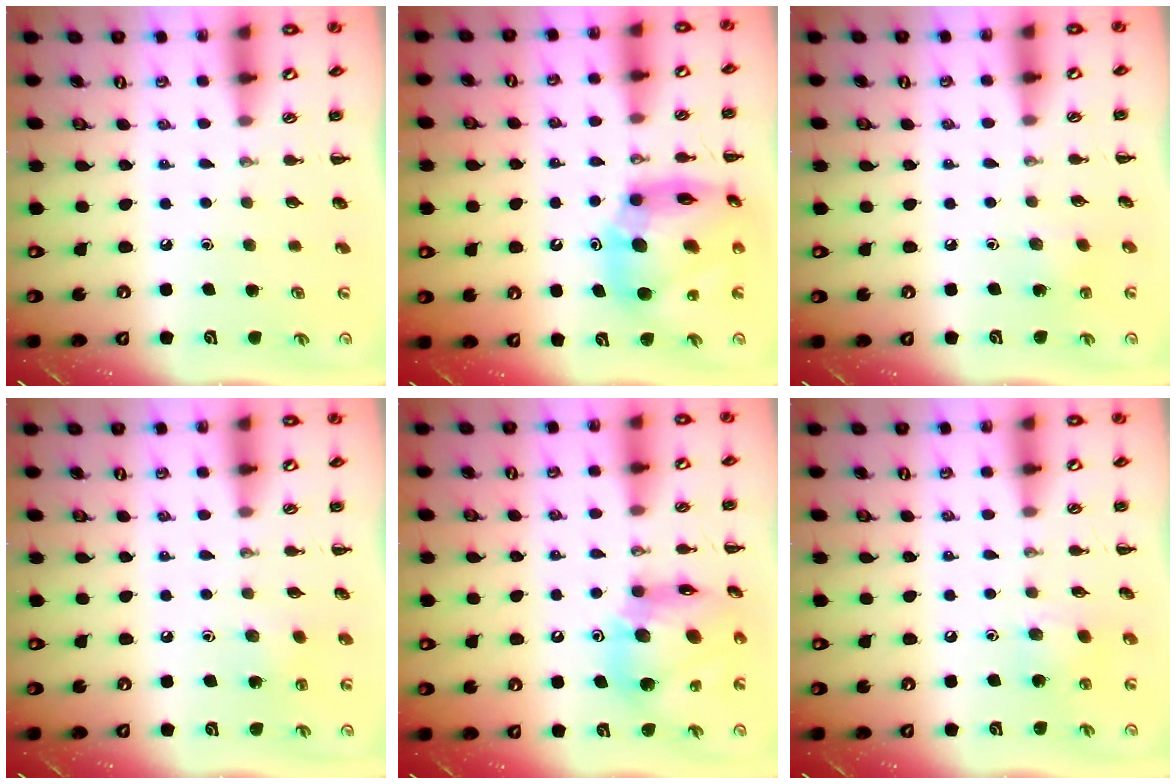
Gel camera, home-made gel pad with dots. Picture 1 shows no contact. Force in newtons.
{"total": 16.8, "press": 16.1, "slide": 4.7}
{"total": 3.6, "press": 3.4, "slide": 1.1}
{"total": 2.6, "press": 2.5, "slide": 0.7}
{"total": 16.8, "press": 16.5, "slide": 2.9}
{"total": 7.5, "press": 7.3, "slide": 1.8}